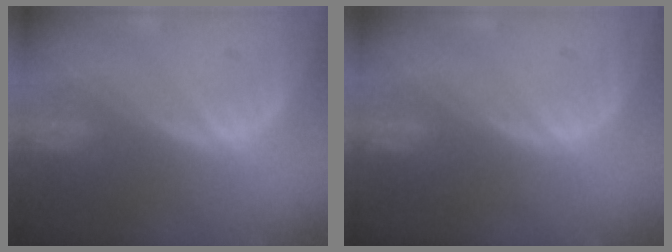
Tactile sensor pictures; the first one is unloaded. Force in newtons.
{"total": 0.0}